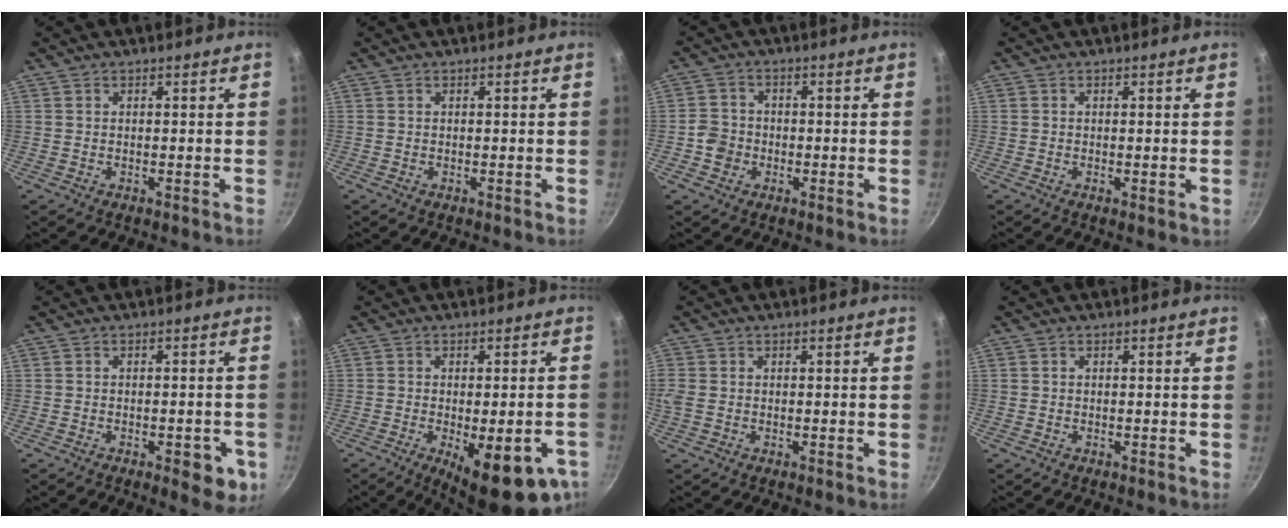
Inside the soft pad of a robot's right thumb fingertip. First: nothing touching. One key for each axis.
{"total": 0.0}
{"total": 4.3, "fx": -1.2, "fy": 3.8, "fz": 1.6, "tx": -0.011, "ty": 0.012, "tz": -0.026}
{"total": 1.0, "fx": -0.2, "fy": 0.4, "fz": 0.9, "tx": -0.016, "ty": -0.004, "tz": -0.003}
{"total": 5.6, "fx": -2.6, "fy": 2.3, "fz": 4.4, "tx": -0.037, "ty": 0.008, "tz": -0.029}
{"total": 16.0, "fx": -7.1, "fy": 6.1, "fz": 13.0, "tx": -0.134, "ty": 0.009, "tz": -0.081}
{"total": 2.7, "fx": -0.2, "fy": 2.1, "fz": 1.7, "tx": -0.055, "ty": 0.001, "tz": -0.003}
{"total": 0.0}